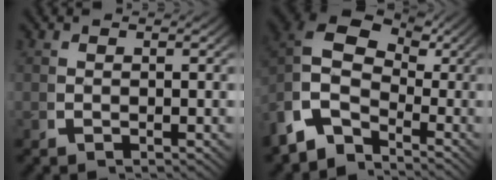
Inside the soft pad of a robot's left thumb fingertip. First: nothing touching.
{"total": 10.6, "force": [1.2, 7.8, 7.1], "torque": [-0.152, -0.019, 0.010]}